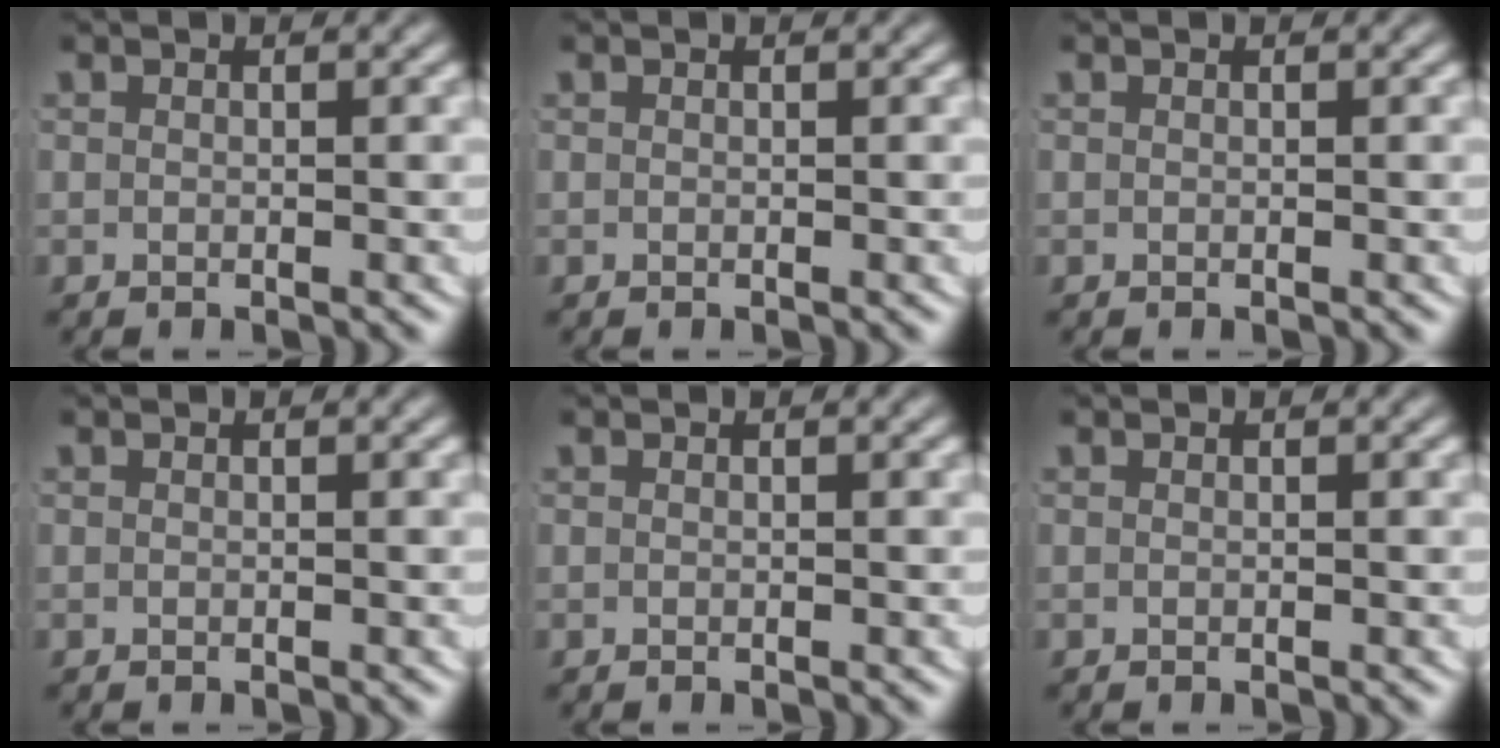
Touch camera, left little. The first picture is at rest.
{"total": 0.0}
{"total": 0.0}
{"total": 0.0}
{"total": 0.0}
{"total": 0.0}